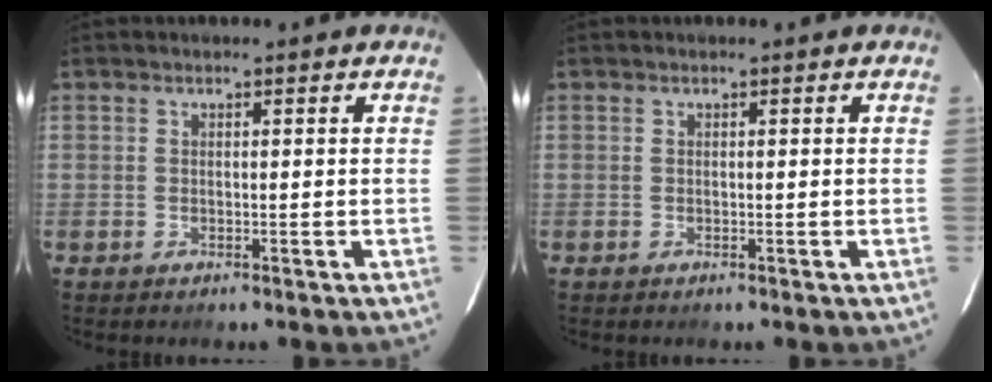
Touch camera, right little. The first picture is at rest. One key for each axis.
{"total": 0.0}